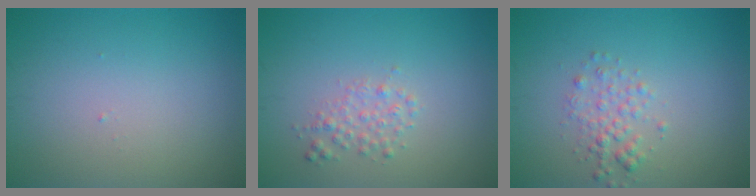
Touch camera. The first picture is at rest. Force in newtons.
{"total": 1.6, "press": 1.6, "slide": 0.1}
{"total": 2.0, "press": 2.0, "slide": 0.1}